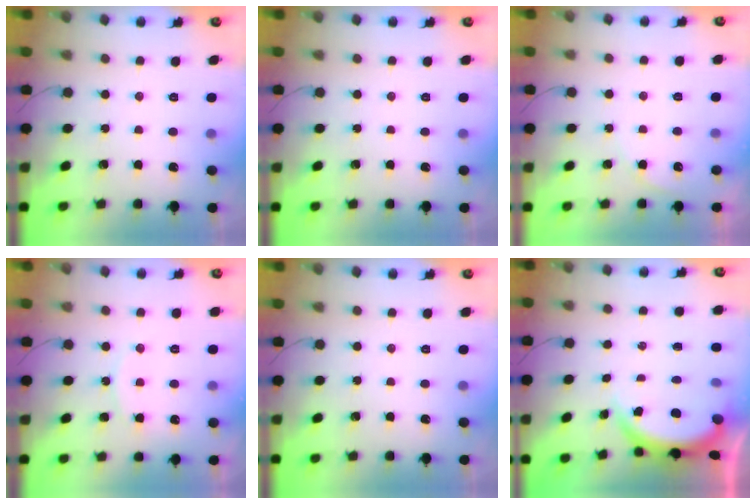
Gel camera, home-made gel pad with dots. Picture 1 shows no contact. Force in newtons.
{"total": 0.0}
{"total": 3.3, "press": 3.3, "slide": 0.2}
{"total": 7.5, "press": 7.5, "slide": 0.5}
{"total": 0.0}
{"total": 3.9, "press": 3.9, "slide": 0.2}